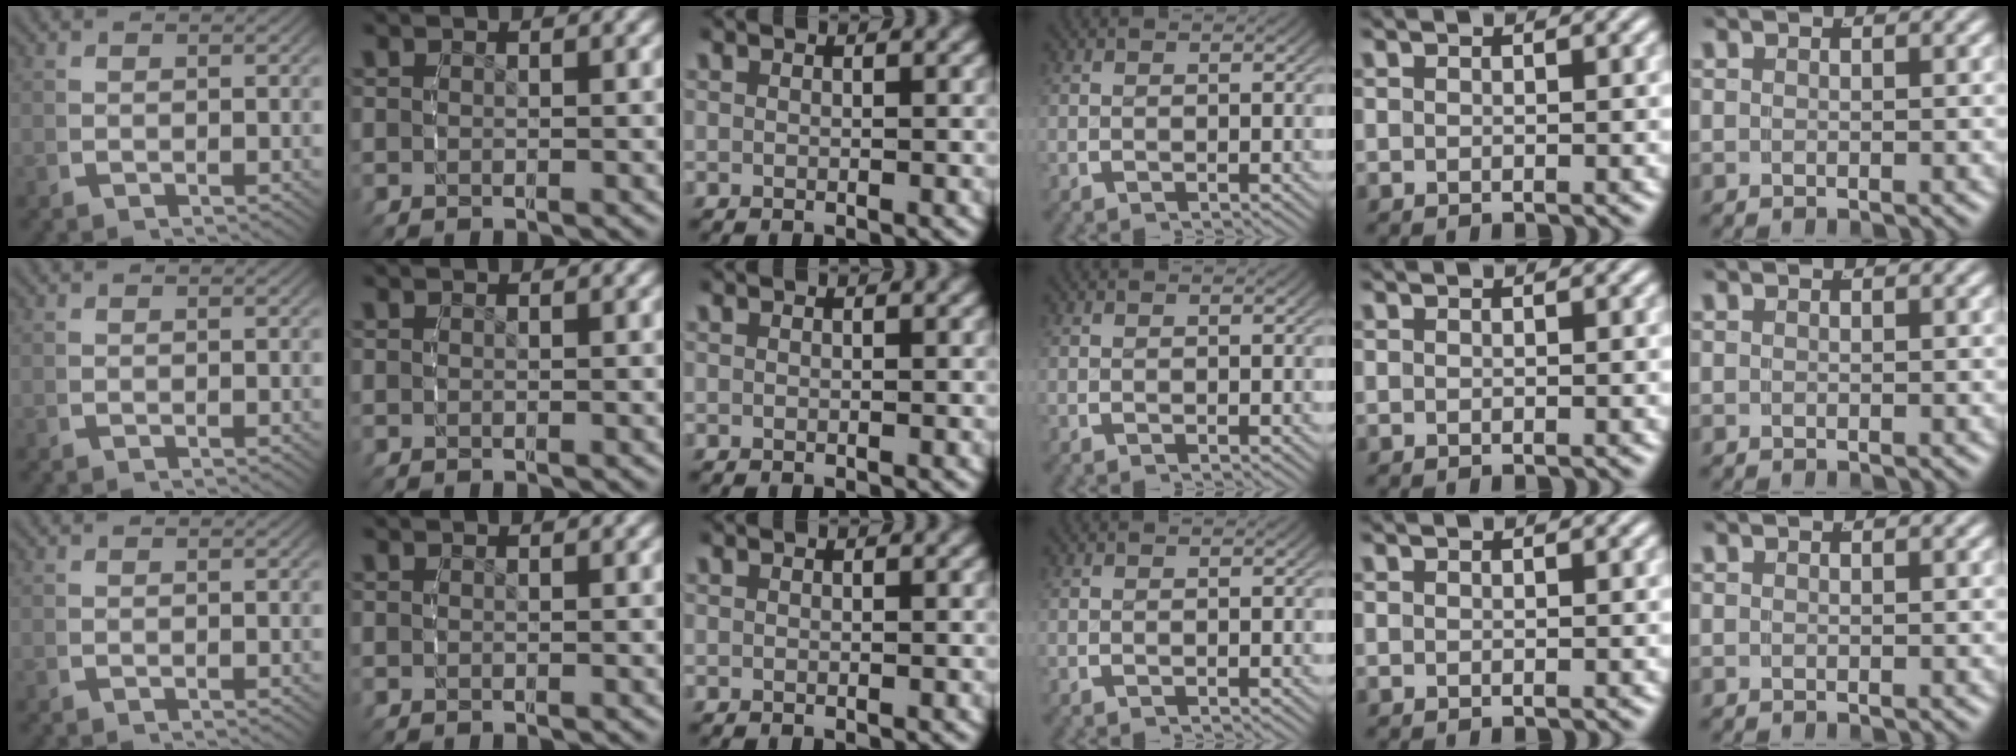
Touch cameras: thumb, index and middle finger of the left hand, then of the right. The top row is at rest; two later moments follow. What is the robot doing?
{"motion": "grasp_and_lifting", "object": "ethernet cable"}